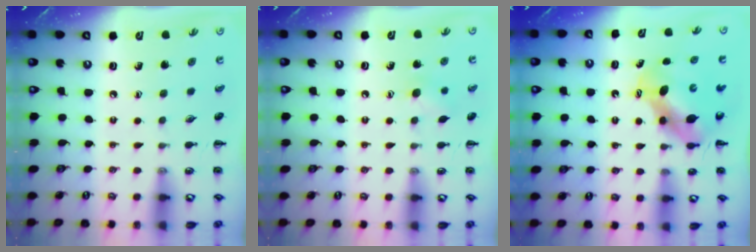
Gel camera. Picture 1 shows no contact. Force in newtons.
{"total": 7.6, "press": 7.4, "slide": 1.6}
{"total": 6.2, "press": 6.0, "slide": 1.5}